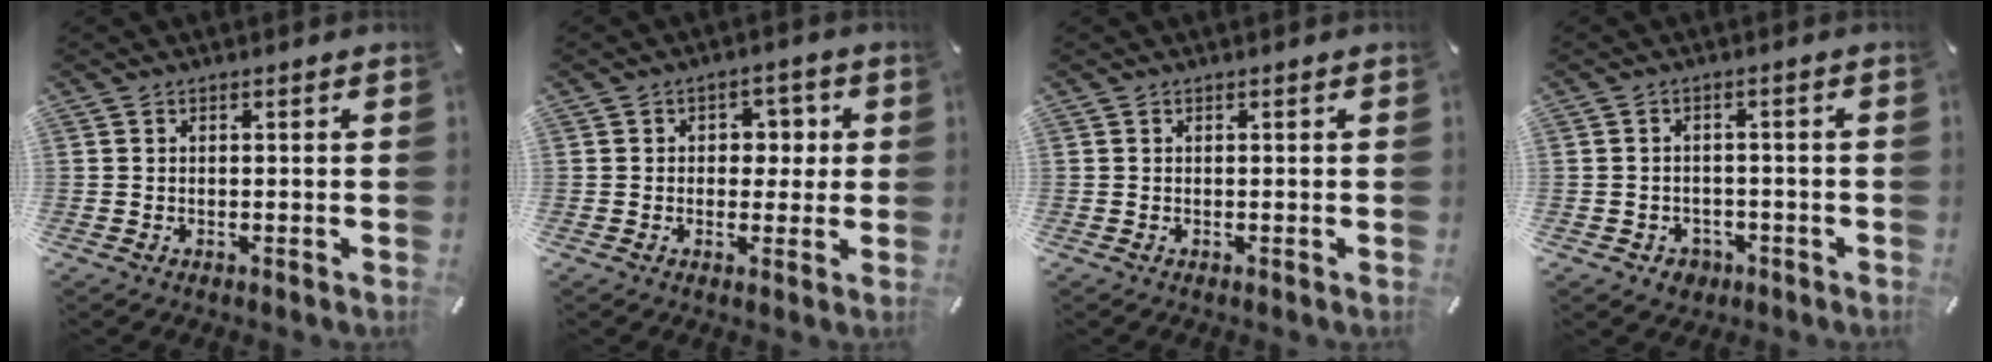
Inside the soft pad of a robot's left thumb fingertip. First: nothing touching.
{"total": 5.2, "force": [0.1, 4.3, 3.0], "torque": [-0.032, 0.004, -0.008]}
{"total": 0.0}
{"total": 3.8, "force": [-1.7, 3.1, 1.2], "torque": [-0.018, 0.002, -0.035]}